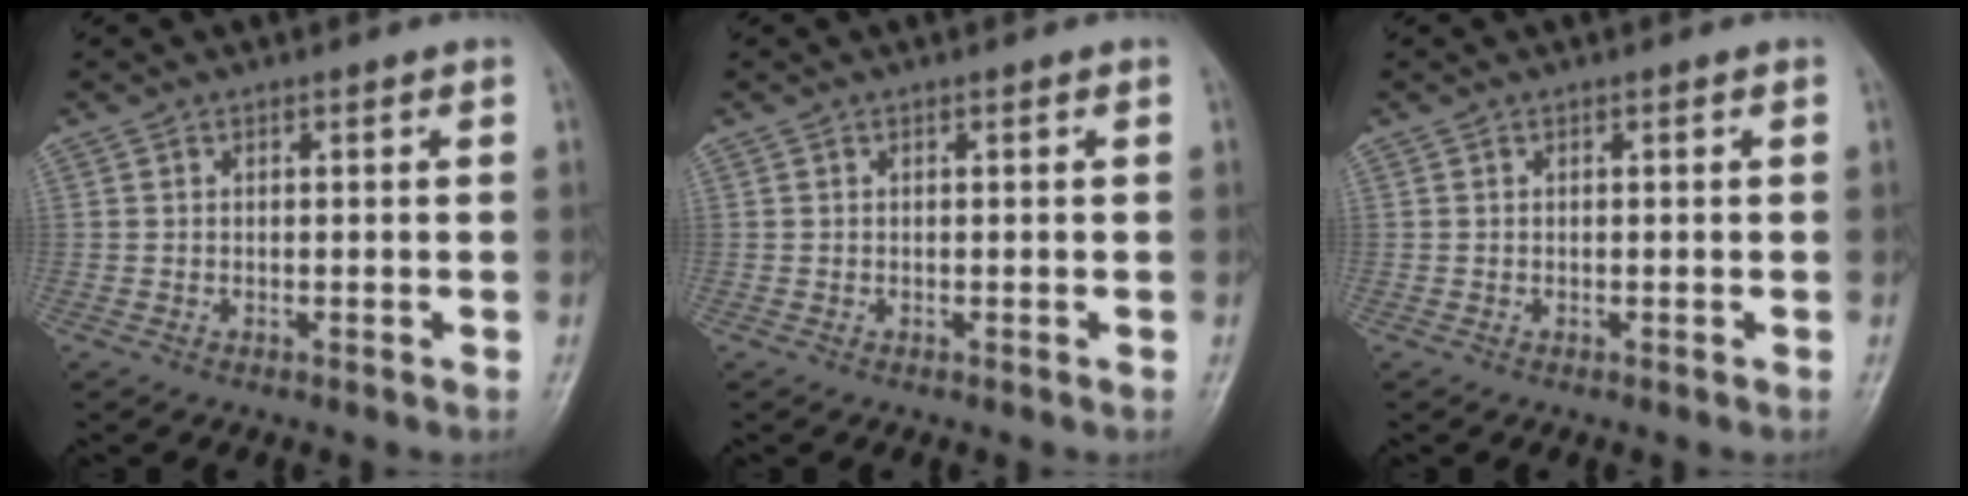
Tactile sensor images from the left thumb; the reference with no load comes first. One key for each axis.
{"total": 0.0}
{"total": 0.0}